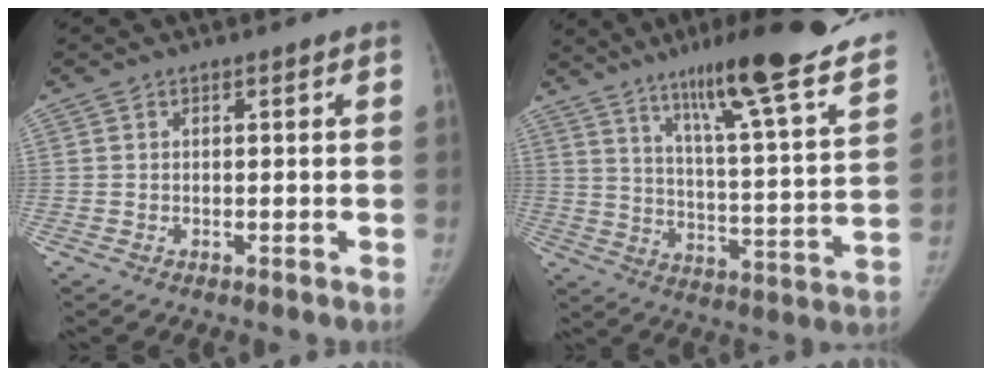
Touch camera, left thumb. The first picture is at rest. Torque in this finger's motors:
{"motor_torque": [1.25, -0.49, 1.39, -1.38, 0.28]}